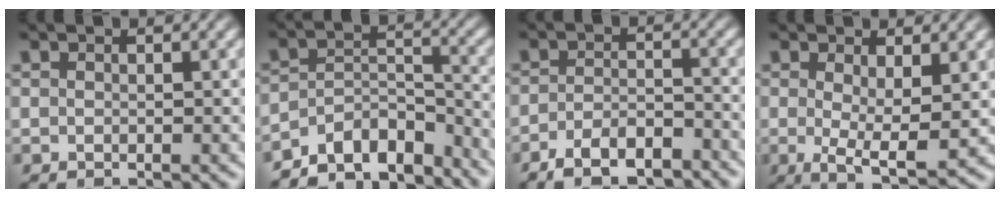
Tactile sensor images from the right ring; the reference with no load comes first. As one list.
[{"total": 10.7, "force": [-8.2, 5.0, 4.7], "torque": [-0.078, -0.039, -0.122]}, {"total": 5.2, "force": [-4.6, 1.6, 1.9], "torque": [-0.027, -0.017, -0.073]}, {"total": 5.1, "force": [-1.6, 1.9, 4.4], "torque": [-0.080, -0.045, -0.008]}]